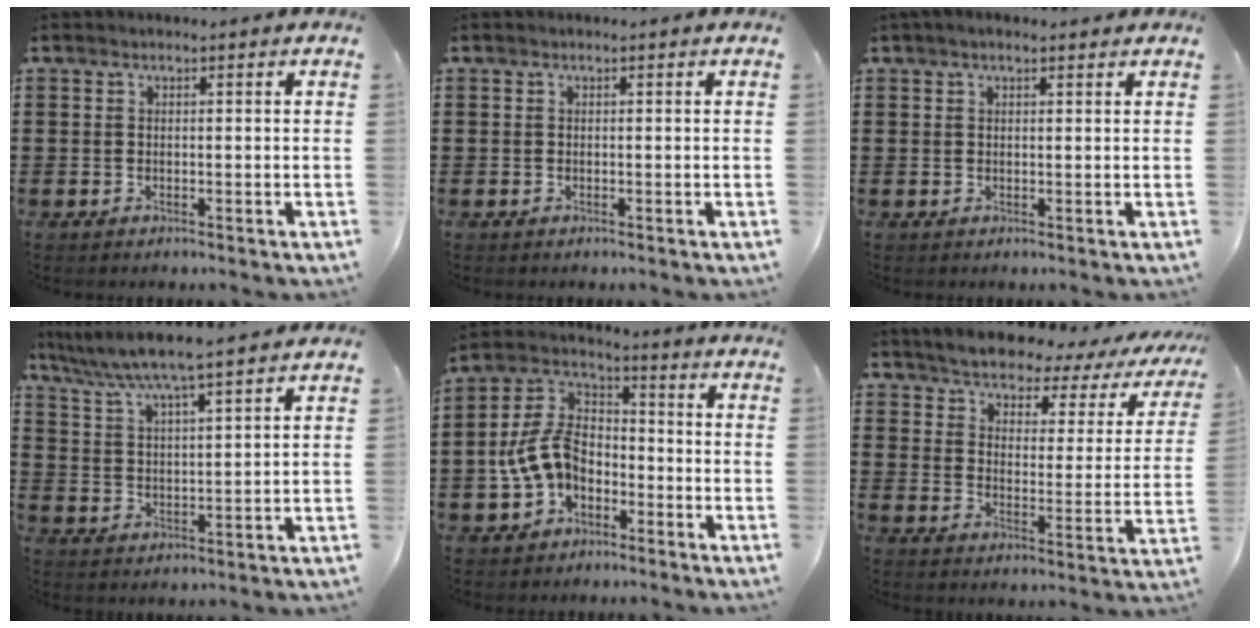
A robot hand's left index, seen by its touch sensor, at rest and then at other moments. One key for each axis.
{"total": 0.0}
{"total": 1.3, "fx": 0.9, "fy": 0.4, "fz": 0.9, "tx": -0.019, "ty": 0.004, "tz": 0.016}
{"total": 5.5, "fx": 4.9, "fy": -0.6, "fz": 2.3, "tx": -0.067, "ty": -0.031, "tz": 0.081}
{"total": 8.9, "fx": -3.1, "fy": 6.1, "fz": 5.7, "tx": -0.155, "ty": -0.001, "tz": -0.069}
{"total": 4.0, "fx": 3.9, "fy": 0.4, "fz": 0.8, "tx": -0.042, "ty": -0.036, "tz": 0.059}